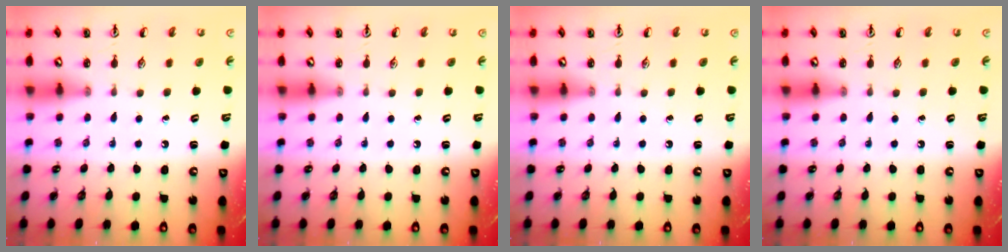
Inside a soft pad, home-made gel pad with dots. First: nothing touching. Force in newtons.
{"total": 0.0}
{"total": 0.0}
{"total": 0.0}